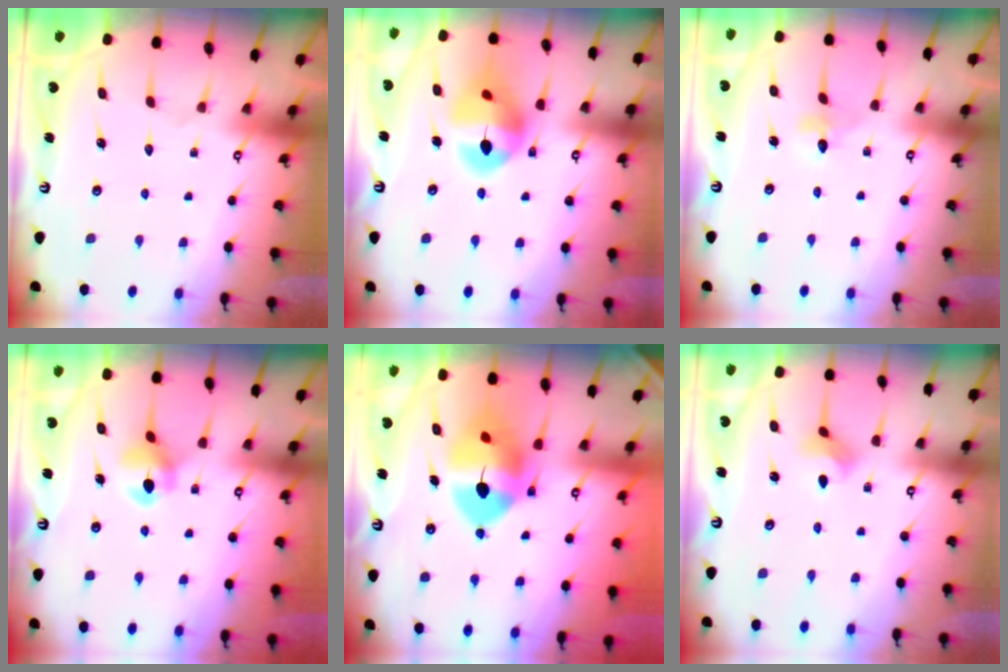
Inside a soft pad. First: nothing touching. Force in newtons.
{"total": 15.3, "press": 15.2, "slide": 2.1}
{"total": 3.9, "press": 3.8, "slide": 0.4}
{"total": 6.4, "press": 6.4, "slide": 0.7}
{"total": 11.9, "press": 11.7, "slide": 2.1}
{"total": 3.6, "press": 3.6, "slide": 0.4}